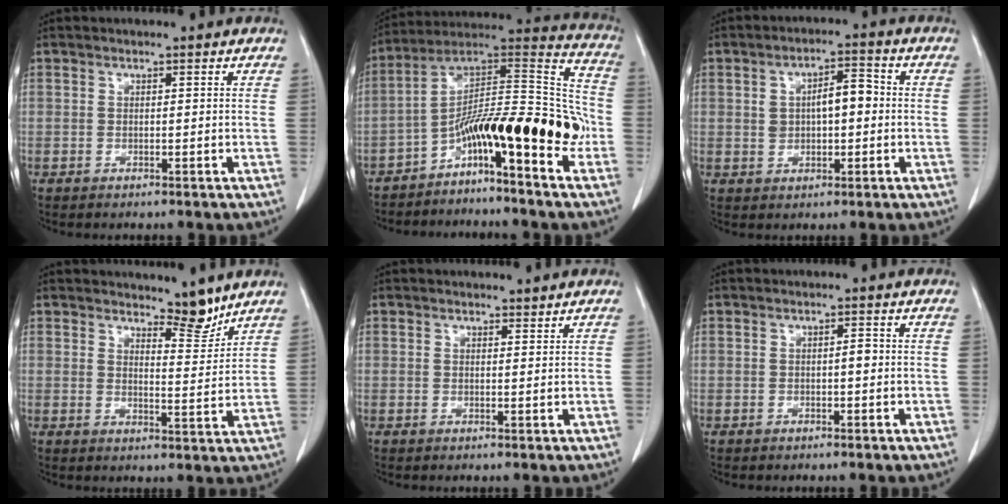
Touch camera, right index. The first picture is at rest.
{"total": 17.0, "force": [-7.4, 2.5, 15.1], "torque": [-0.233, 0.048, -0.117]}
{"total": 6.2, "force": [0.5, 2.8, 5.4], "torque": [-0.093, 0.026, 0.011]}
{"total": 4.8, "force": [4.3, 1.0, 1.7], "torque": [-0.019, -0.018, 0.065]}
{"total": 0.9, "force": [0.9, 0.2, 0.1], "torque": [-0.005, -0.001, 0.015]}
{"total": 1.0, "force": [-0.2, 0.3, 1.0], "torque": [-0.011, 0.005, -0.002]}